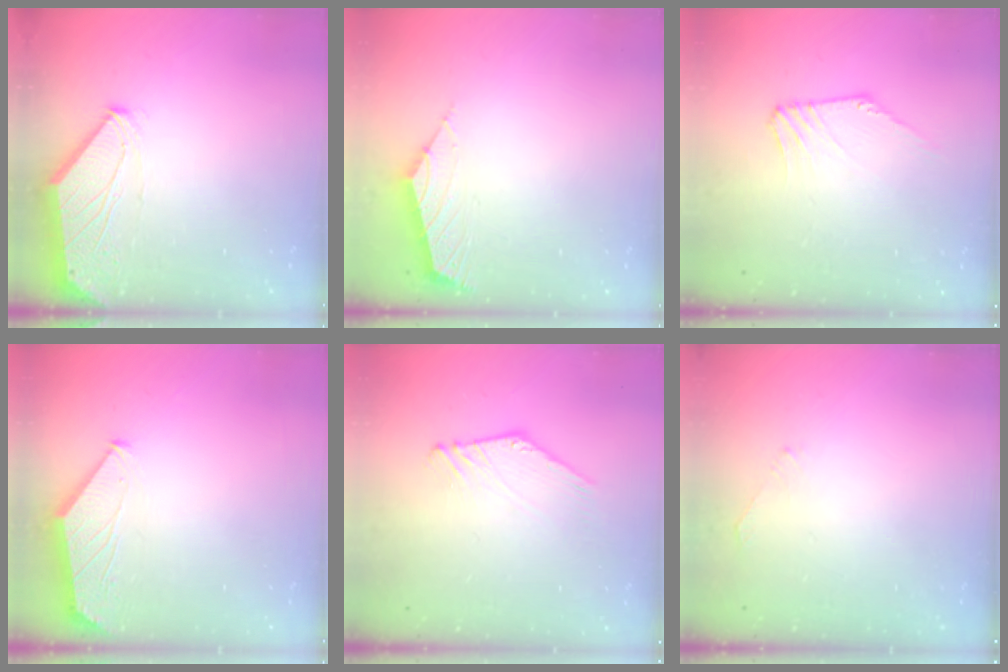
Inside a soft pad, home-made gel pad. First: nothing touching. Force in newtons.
{"total": 2.8, "press": 2.7, "slide": 0.6}
{"total": 0.7, "press": 0.5, "slide": 0.4}
{"total": 1.7, "press": 1.6, "slide": 0.4}
{"total": 2.2, "press": 2.2, "slide": 0.1}
{"total": 1.8, "press": 1.8, "slide": 0.4}